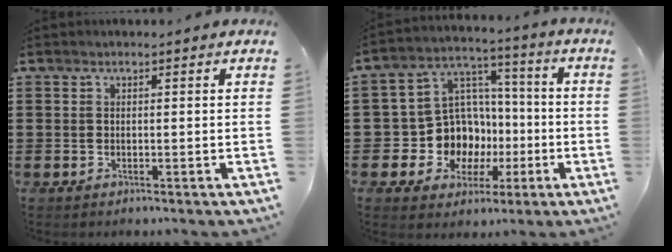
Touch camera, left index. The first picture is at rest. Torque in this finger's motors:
{"motor_torque": [0.91, -0.07, 0.35, 0.10]}